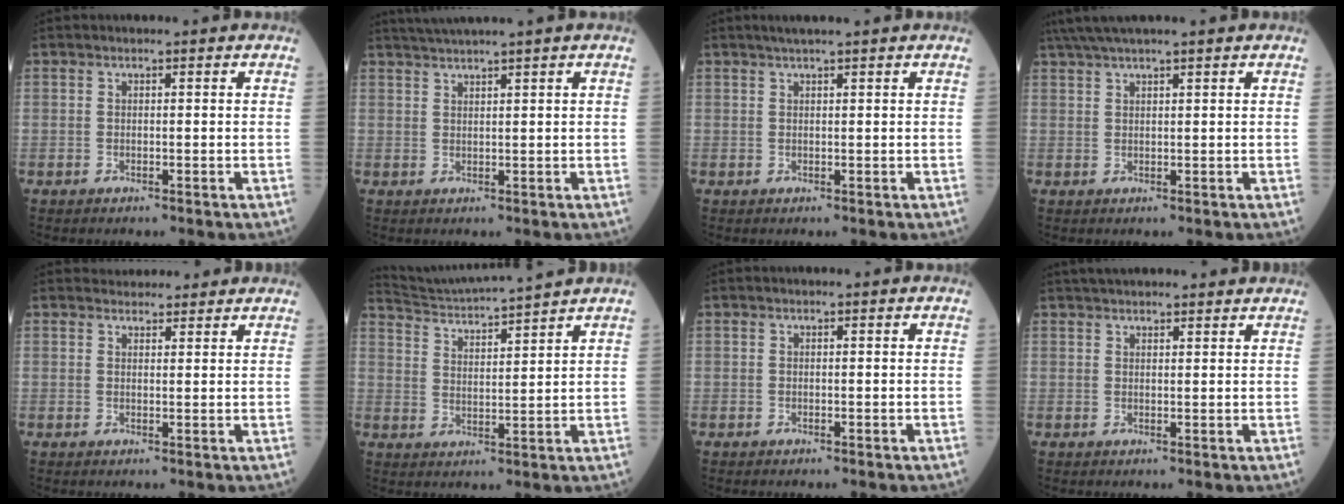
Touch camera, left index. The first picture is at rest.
{"total": 4.2, "force": [3.5, -1.4, 1.9], "torque": [-0.033, 0.016, 0.069]}
{"total": 3.2, "force": [2.6, -0.3, 1.8], "torque": [-0.025, 0.017, 0.045]}
{"total": 6.7, "force": [5.7, -0.6, 3.6], "torque": [-0.063, 0.038, 0.096]}
{"total": 5.4, "force": [5.1, 1.6, 0.8], "torque": [-0.007, 0.024, 0.066]}
{"total": 11.1, "force": [10.5, -1.7, 3.1], "torque": [-0.068, 0.008, 0.175]}
{"total": 0.0}
{"total": 10.6, "force": [9.7, 1.7, 3.8], "torque": [-0.053, 0.034, 0.132]}